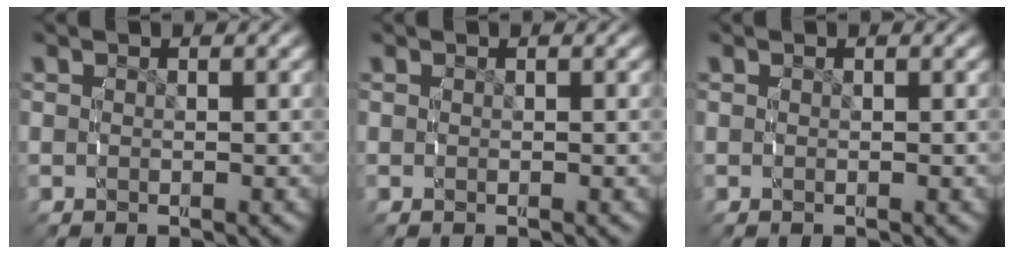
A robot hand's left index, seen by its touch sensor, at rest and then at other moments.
{"total": 0.0}
{"total": 0.0}